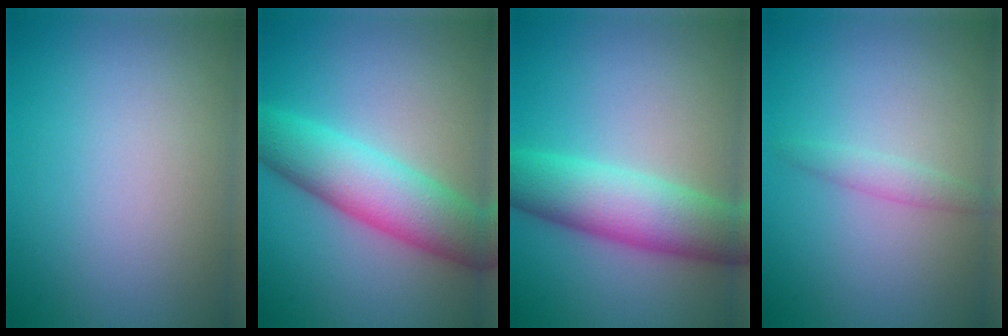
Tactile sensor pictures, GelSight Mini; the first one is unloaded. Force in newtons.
{"total": 7.5, "press": 7.5, "slide": 0.2}
{"total": 7.3, "press": 7.3, "slide": 0.1}
{"total": 1.4, "press": 1.4, "slide": 0.1}